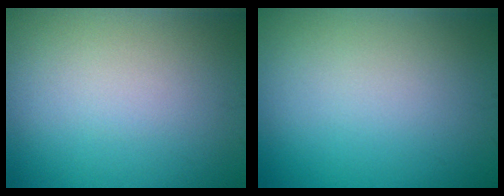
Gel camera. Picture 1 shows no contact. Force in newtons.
{"total": 0.0}